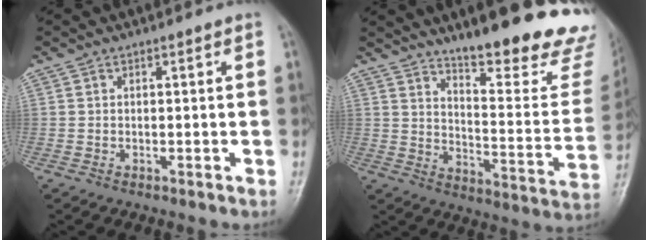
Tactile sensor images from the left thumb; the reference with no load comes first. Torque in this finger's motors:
{"motor_torque": [1.50, 1.13, 1.41, -1.36, 0.07]}